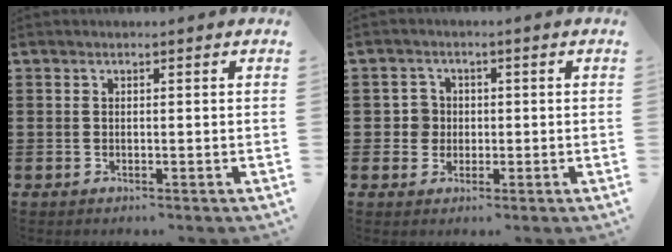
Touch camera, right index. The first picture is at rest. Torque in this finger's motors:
{"motor_torque": [0.22, -0.06, 0.00, 0.00]}